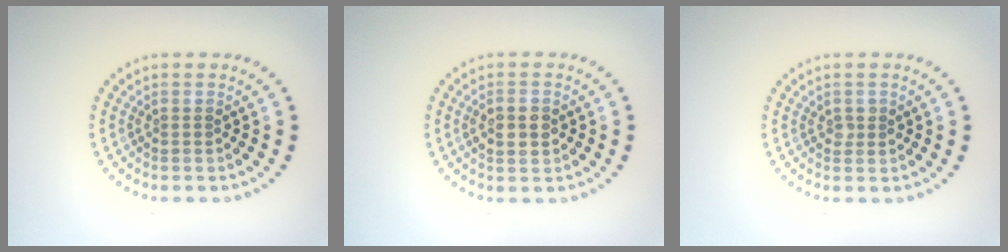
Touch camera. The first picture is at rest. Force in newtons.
{"total": 2.8, "press": 2.8, "slide": 0.2}
{"total": 1.0, "press": 0.9, "slide": 0.1}